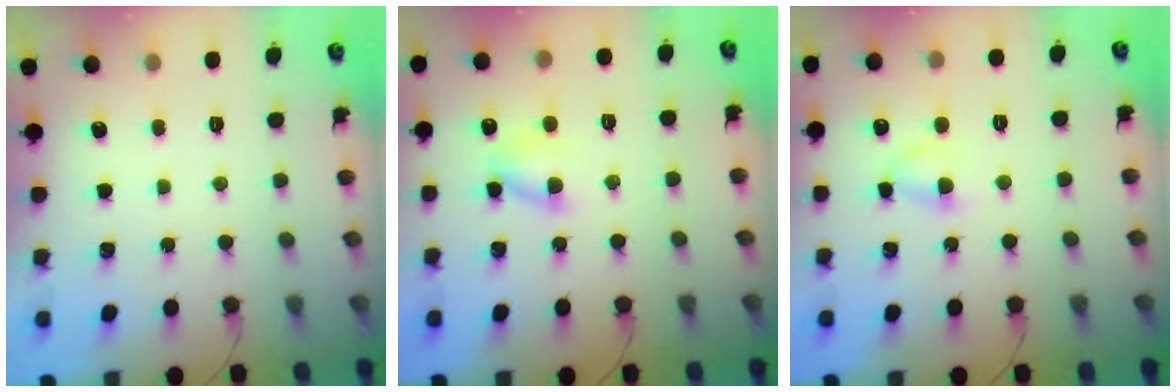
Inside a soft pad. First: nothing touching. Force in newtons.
{"total": 5.9, "press": 5.9, "slide": 0.6}
{"total": 3.9, "press": 3.7, "slide": 1.3}